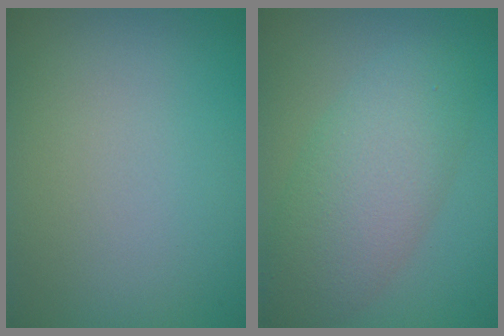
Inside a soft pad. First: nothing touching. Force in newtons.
{"total": 5.9, "press": 5.9, "slide": 0.1}